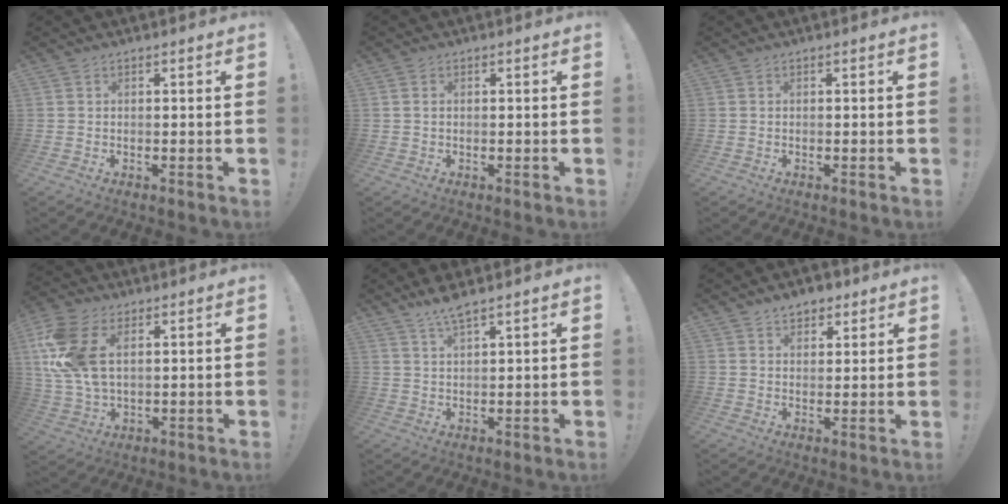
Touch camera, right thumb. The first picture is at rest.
{"total": 0.9, "force": [0.4, 0.6, 0.6], "torque": [-0.013, 0.003, 0.008]}
{"total": 0.0}
{"total": 14.9, "force": [4.7, 8.9, 10.9], "torque": [-0.225, -0.014, 0.089]}
{"total": 4.9, "force": [4.0, 0.2, 2.9], "torque": [-0.049, -0.022, 0.066]}
{"total": 5.1, "force": [3.7, 3.2, 1.4], "torque": [-0.004, -0.020, 0.064]}